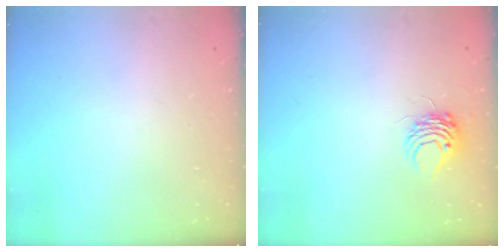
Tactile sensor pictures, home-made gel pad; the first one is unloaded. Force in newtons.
{"total": 6.1, "press": 6.1, "slide": 0.5}